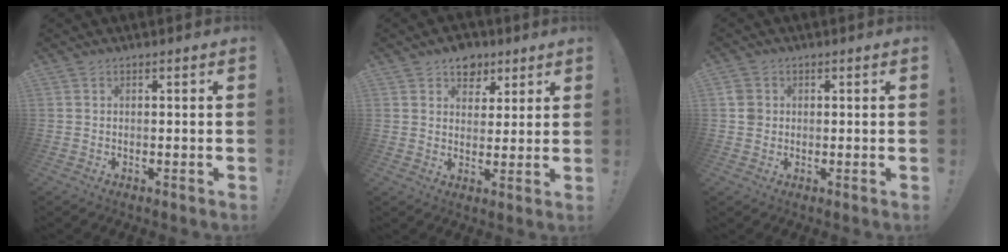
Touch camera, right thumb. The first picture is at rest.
{"total": 7.6, "force": [4.7, 5.7, 1.8], "torque": [-0.012, -0.031, 0.090]}
{"total": 3.5, "force": [0.2, 3.3, 1.1], "torque": [-0.010, 0.005, 0.005]}